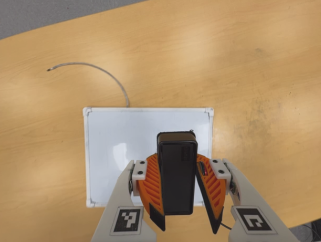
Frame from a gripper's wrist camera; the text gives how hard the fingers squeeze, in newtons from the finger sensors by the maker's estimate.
{"total": 8.0, "left": 7.9, "right": 8.0}